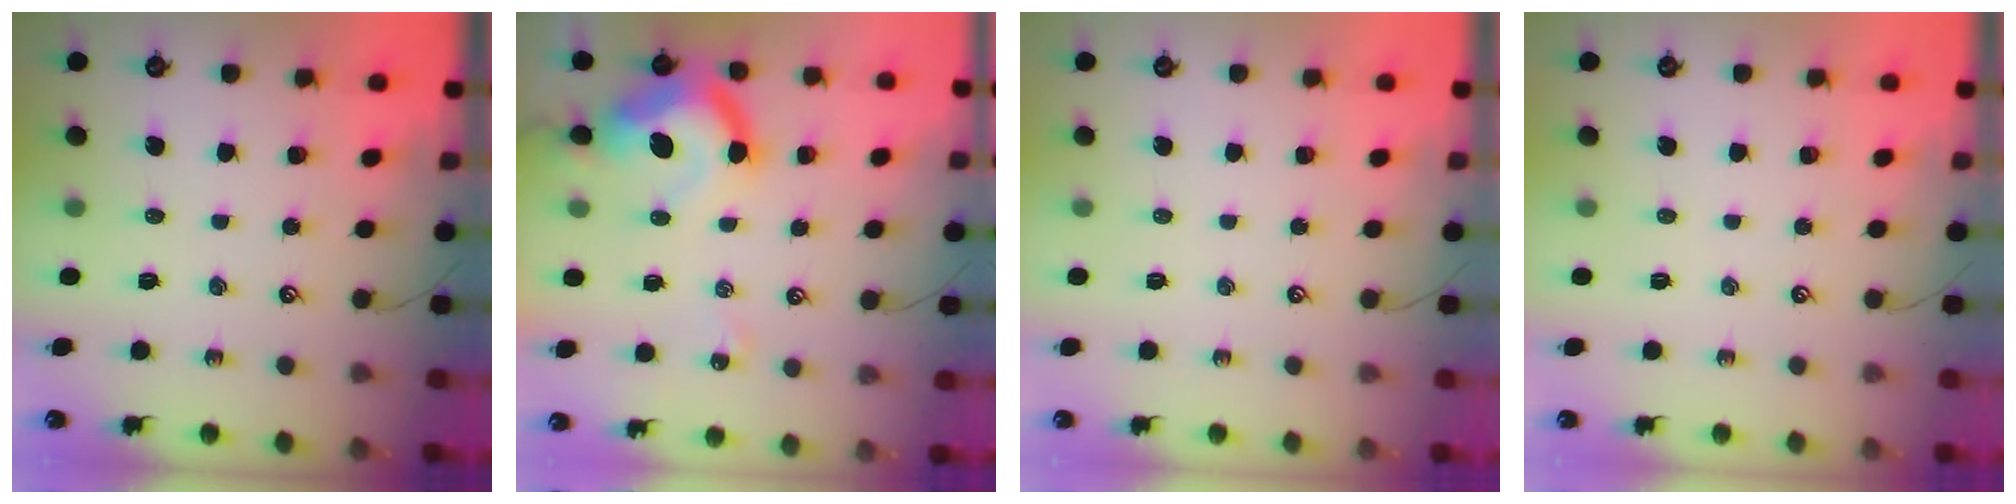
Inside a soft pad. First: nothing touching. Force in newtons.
{"total": 14.2, "press": 14.1, "slide": 1.7}
{"total": 0.0}
{"total": 0.0}